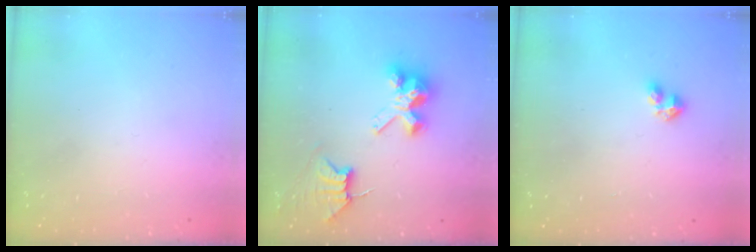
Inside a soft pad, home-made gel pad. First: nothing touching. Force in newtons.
{"total": 8.0, "press": 8.0, "slide": 0.6}
{"total": 2.9, "press": 2.8, "slide": 0.6}